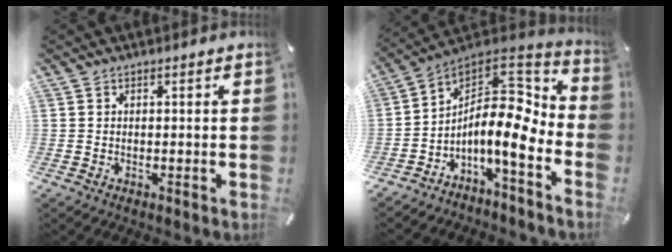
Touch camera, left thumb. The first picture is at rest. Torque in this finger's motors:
{"motor_torque": [0.51, 0.83, 0.98, 1.31, 0.15]}